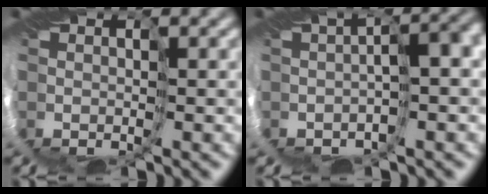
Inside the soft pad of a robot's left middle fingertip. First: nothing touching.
{"total": 3.8, "force": [-1.3, 1.0, 3.4], "torque": [-0.037, 0.013, -0.018]}